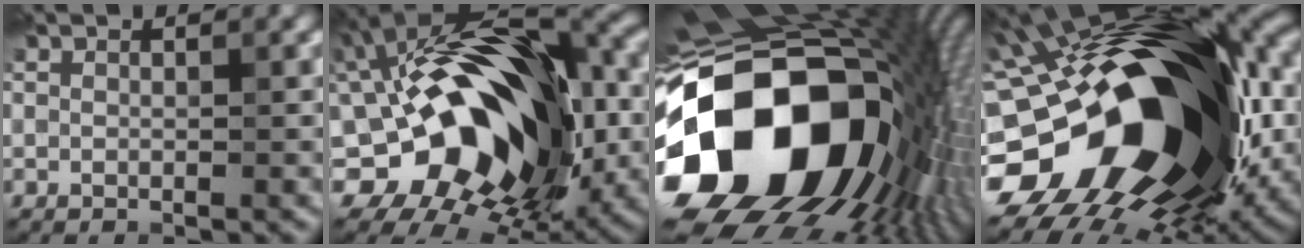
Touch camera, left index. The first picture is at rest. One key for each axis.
{"total": 17.5, "fx": 0.3, "fy": 11.4, "fz": 13.2, "tx": -0.195, "ty": 0.010, "tz": 0.005}
{"total": 21.8, "fx": -3.3, "fy": 15.3, "fz": 15.1, "tx": -0.316, "ty": -0.048, "tz": -0.037}
{"total": 21.0, "fx": -1.3, "fy": 12.2, "fz": 17.0, "tx": -0.301, "ty": -0.036, "tz": -0.023}